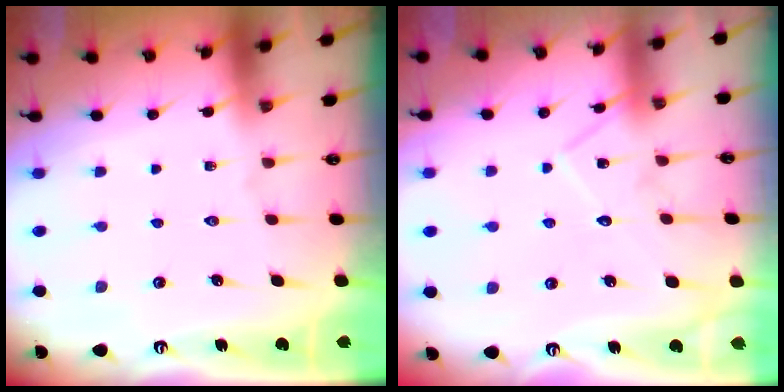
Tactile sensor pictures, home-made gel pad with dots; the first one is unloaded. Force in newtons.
{"total": 11.6, "press": 11.5, "slide": 0.6}